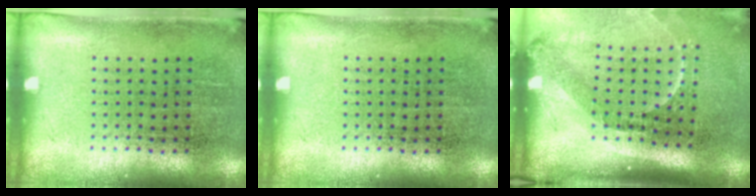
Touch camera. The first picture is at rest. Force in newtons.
{"total": 0.0}
{"total": 2.2, "press": 1.5, "slide": 1.6}